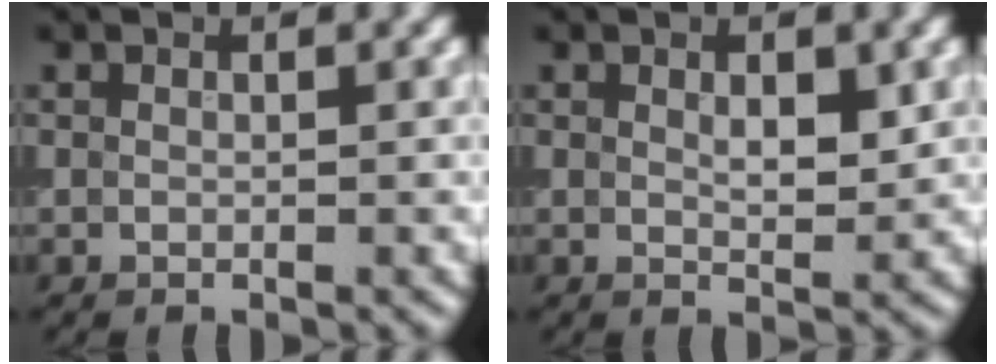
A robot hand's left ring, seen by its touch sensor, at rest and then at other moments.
{"total": 2.0, "force": [0.7, 0.7, 1.7], "torque": [-0.025, -0.003, 0.013]}